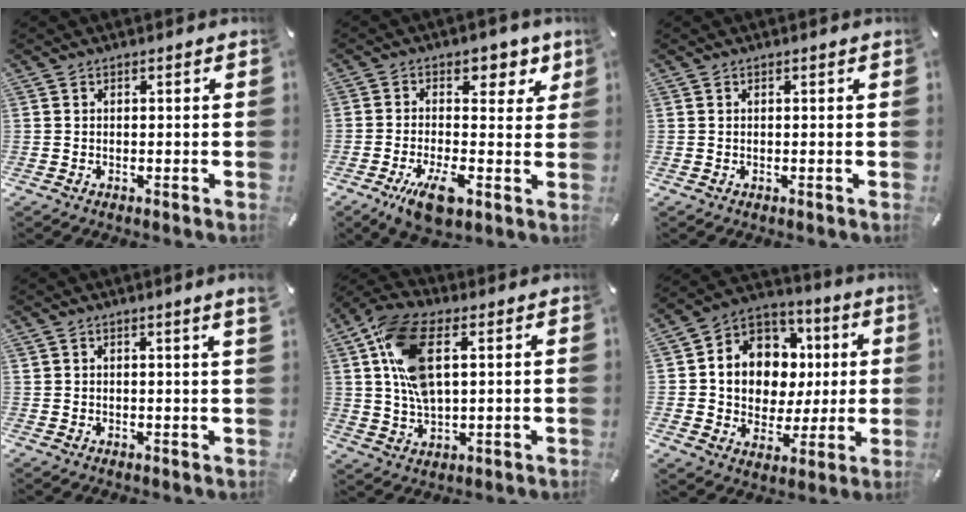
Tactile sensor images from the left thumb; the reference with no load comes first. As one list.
[{"total": 13.1, "force": [-0.8, 8.4, 10.0], "torque": [-0.133, -0.008, -0.011]}, {"total": 0.0}, {"total": 2.1, "force": [1.7, -0.3, 1.3], "torque": [-0.026, -0.003, 0.031]}, {"total": 14.4, "force": [4.4, 7.4, 11.6], "torque": [-0.254, -0.001, 0.082]}, {"total": 11.4, "force": [1.2, 10.7, 3.8], "torque": [-0.076, -0.012, 0.034]}]